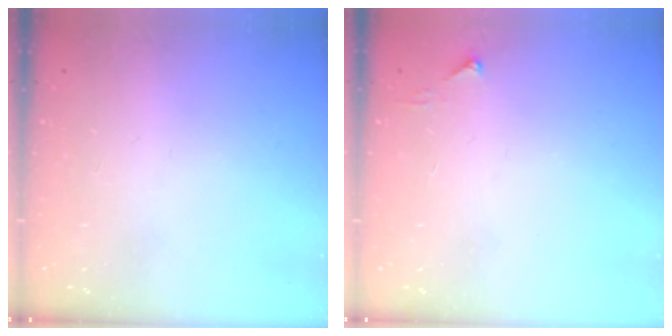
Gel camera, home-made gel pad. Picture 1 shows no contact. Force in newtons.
{"total": 3.1, "press": 3.1, "slide": 0.4}